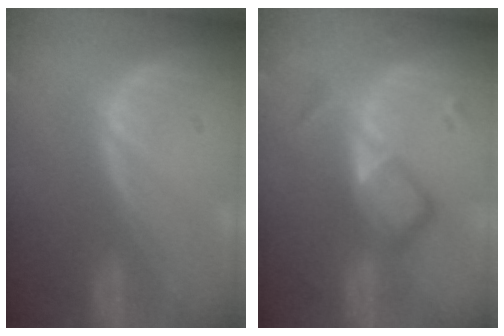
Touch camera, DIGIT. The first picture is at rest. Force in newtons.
{"total": 6.3, "press": 5.4, "slide": 3.4}